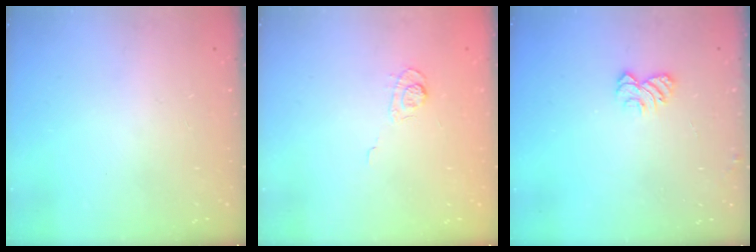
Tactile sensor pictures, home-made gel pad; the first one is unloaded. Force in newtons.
{"total": 3.6, "press": 3.2, "slide": 1.6}
{"total": 5.2, "press": 5.1, "slide": 0.5}